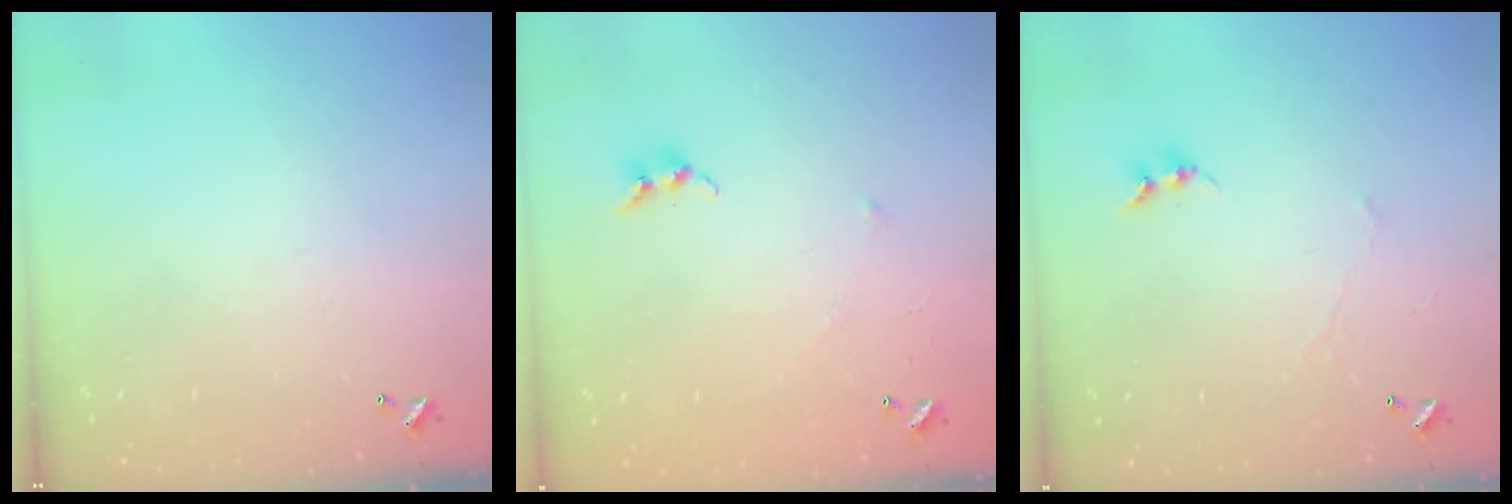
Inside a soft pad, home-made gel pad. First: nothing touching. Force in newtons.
{"total": 6.1, "press": 6.1, "slide": 0.4}
{"total": 1.5, "press": 1.4, "slide": 0.5}